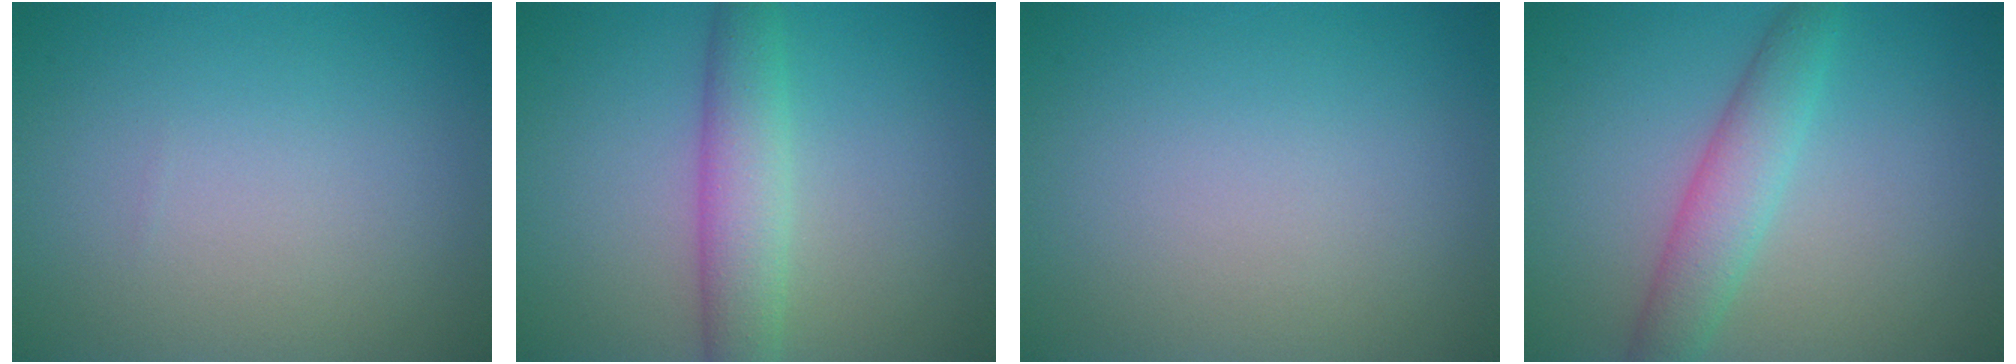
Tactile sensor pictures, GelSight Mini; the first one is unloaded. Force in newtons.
{"total": 4.1, "press": 4.1, "slide": 0.1}
{"total": 0.0}
{"total": 3.7, "press": 3.7, "slide": 0.1}